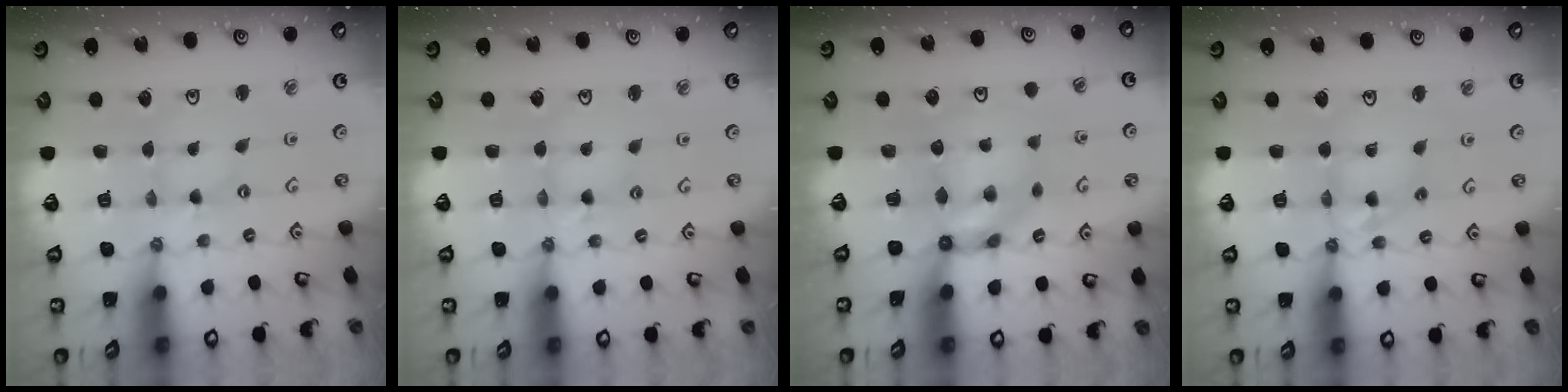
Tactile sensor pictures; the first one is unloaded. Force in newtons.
{"total": 3.0, "press": 3.0, "slide": 0.3}
{"total": 6.3, "press": 6.3, "slide": 0.5}
{"total": 9.2, "press": 9.2, "slide": 0.7}